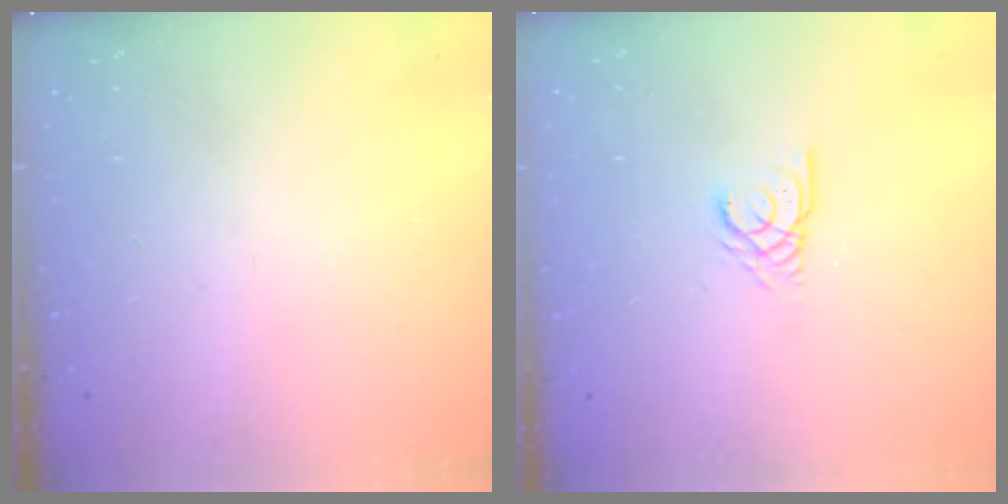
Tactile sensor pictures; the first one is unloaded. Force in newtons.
{"total": 2.7, "press": 2.7, "slide": 0.2}